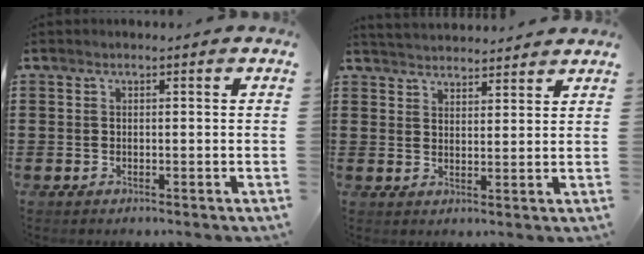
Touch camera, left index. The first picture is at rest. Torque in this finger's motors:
{"motor_torque": [0.19, -0.20, 0.17, 0.06]}